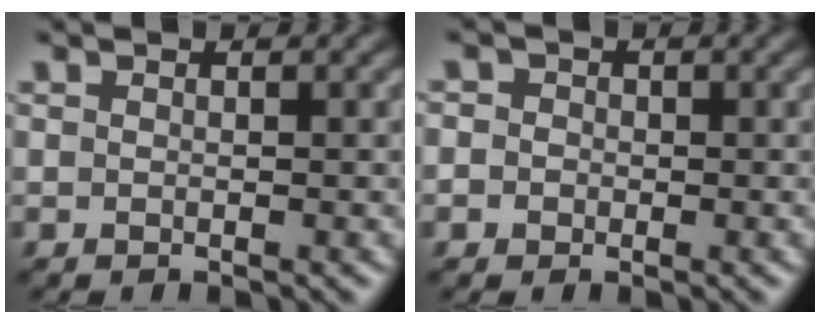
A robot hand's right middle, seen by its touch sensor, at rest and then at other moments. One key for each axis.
{"total": 2.2, "fx": 0.2, "fy": 2.0, "fz": 0.8, "tx": -0.002, "ty": 0.012, "tz": -0.017}